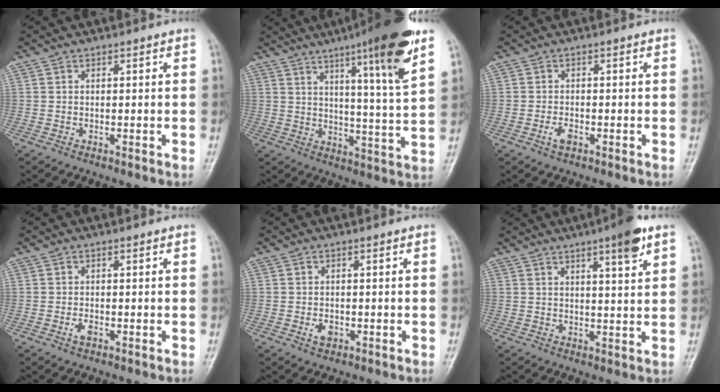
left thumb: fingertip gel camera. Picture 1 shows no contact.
{"total": 17.1, "force": [9.5, 1.2, 14.1], "torque": [-0.198, -0.046, 0.139]}
{"total": 2.0, "force": [-0.9, 1.0, 1.4], "torque": [-0.030, 0.002, -0.016]}
{"total": 1.4, "force": [-0.6, 0.8, 1.1], "torque": [-0.022, -0.001, -0.011]}
{"total": 2.0, "force": [-0.6, 1.4, 1.3], "torque": [-0.020, 0.000, -0.008]}
{"total": 6.8, "force": [4.0, 0.9, 5.4], "torque": [-0.072, -0.020, 0.057]}